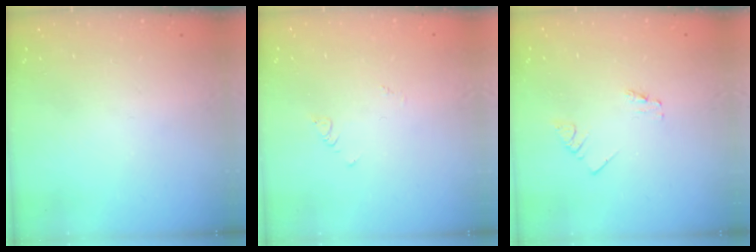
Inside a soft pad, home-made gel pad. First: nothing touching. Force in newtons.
{"total": 1.9, "press": 1.9, "slide": 0.4}
{"total": 0.0}